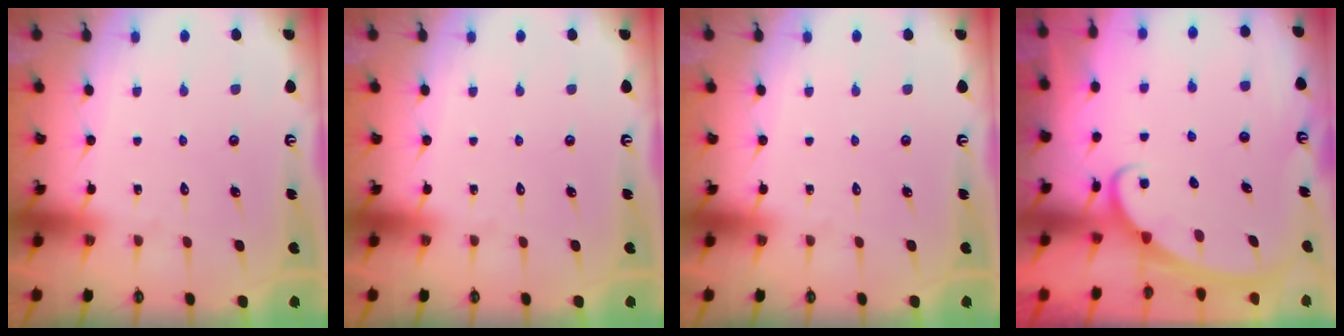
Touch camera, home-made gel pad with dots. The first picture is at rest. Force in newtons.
{"total": 0.0}
{"total": 0.0}
{"total": 2.5, "press": 2.5, "slide": 0.3}